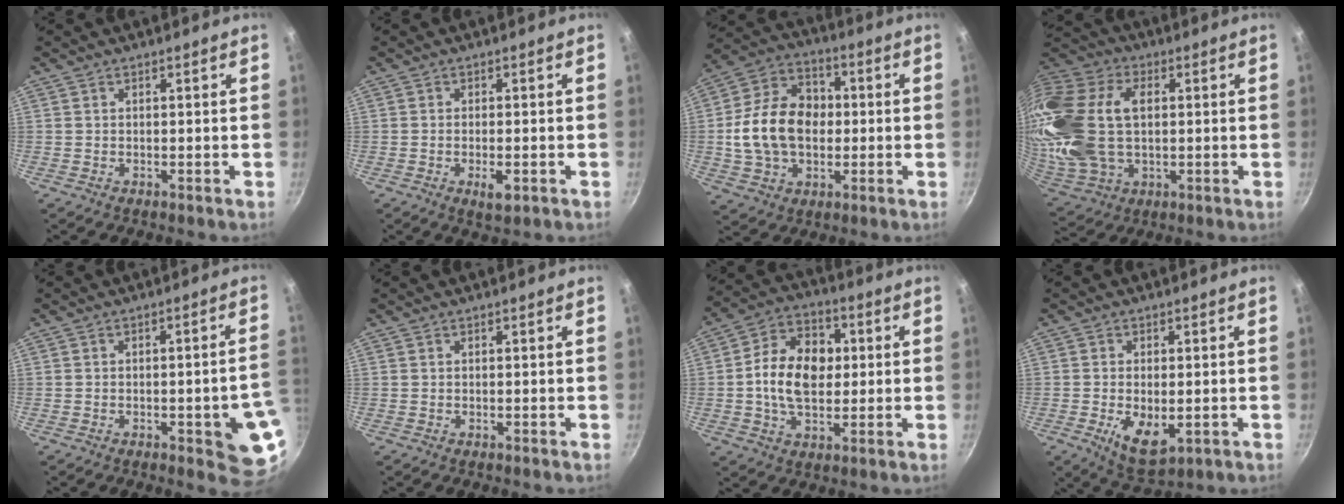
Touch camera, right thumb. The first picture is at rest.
{"total": 3.3, "force": [-1.2, 1.2, 2.9], "torque": [-0.048, 0.002, -0.018]}
{"total": 16.7, "force": [-0.3, 12.3, 11.2], "torque": [-0.174, 0.027, -0.012]}
{"total": 25.7, "force": [3.2, 16.9, 19.1], "torque": [-0.414, 0.014, 0.063]}
{"total": 10.6, "force": [-2.7, 3.1, 9.8], "torque": [-0.082, 0.014, -0.028]}
{"total": 0.0}
{"total": 14.1, "force": [0.7, 9.7, 10.1], "torque": [-0.146, 0.017, -0.002]}
{"total": 8.2, "force": [-1.7, 4.2, 6.8], "torque": [-0.108, -0.010, -0.015]}